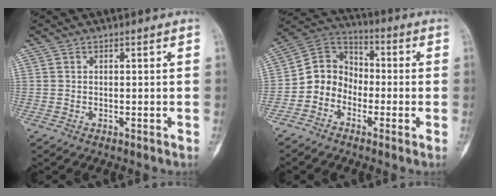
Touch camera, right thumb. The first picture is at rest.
{"total": 8.6, "force": [-2.8, 7.4, 3.5], "torque": [-0.035, 0.056, -0.069]}